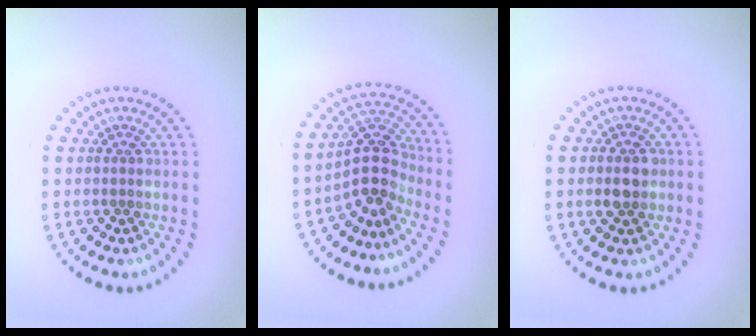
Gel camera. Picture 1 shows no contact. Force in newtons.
{"total": 4.0, "press": 3.4, "slide": 2.1}
{"total": 2.0, "press": 2.0, "slide": 0.1}